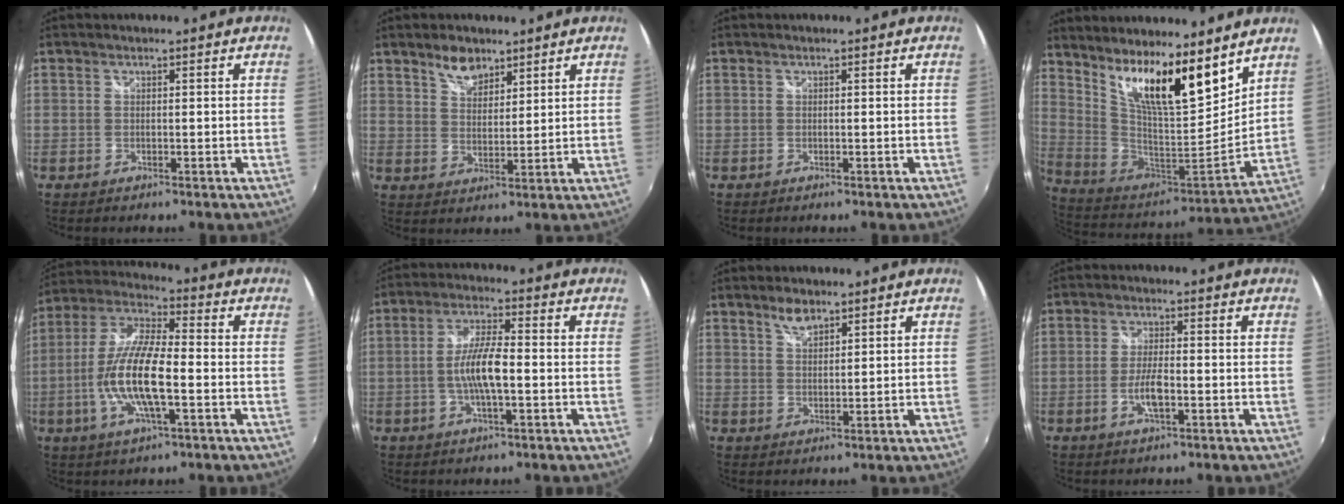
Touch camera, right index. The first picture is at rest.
{"total": 5.5, "force": [4.1, 2.8, 2.4], "torque": [-0.031, 0.003, 0.074]}
{"total": 0.0}
{"total": 18.1, "force": [11.2, 4.7, 13.4], "torque": [-0.231, -0.007, 0.211]}
{"total": 13.9, "force": [-3.3, 3.5, 13.0], "torque": [-0.265, -0.003, -0.066]}
{"total": 7.5, "force": [-1.6, 1.4, 7.2], "torque": [-0.140, 0.004, -0.030]}
{"total": 3.4, "force": [2.6, 1.4, 1.7], "torque": [-0.027, 0.003, 0.048]}
{"total": 4.2, "force": [-1.6, 0.9, 3.8], "torque": [-0.081, -0.002, -0.032]}